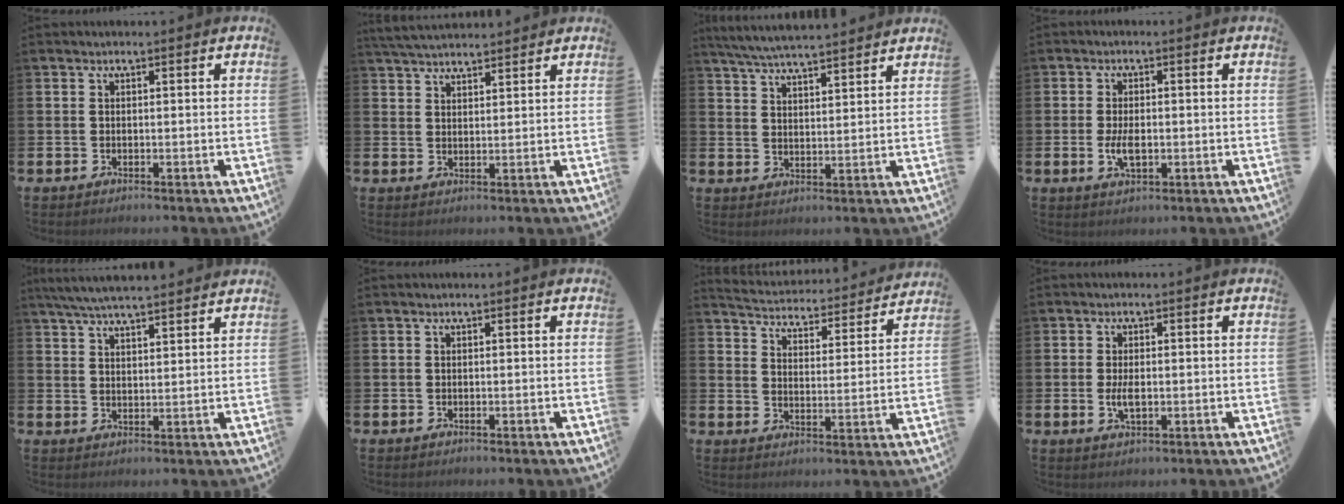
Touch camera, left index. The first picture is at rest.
{"total": 4.2, "force": [4.1, 0.7, 0.8], "torque": [-0.031, -0.011, 0.078]}
{"total": 5.5, "force": [5.4, 0.1, 1.2], "torque": [-0.046, -0.028, 0.098]}
{"total": 3.6, "force": [-0.4, 1.7, 3.1], "torque": [-0.048, 0.000, -0.009]}
{"total": 5.5, "force": [5.3, 0.3, 1.6], "torque": [-0.053, -0.017, 0.097]}
{"total": 0.0}
{"total": 4.3, "force": [4.2, 0.5, 0.3], "torque": [-0.028, -0.043, 0.067]}
{"total": 3.0, "force": [-0.1, 1.3, 2.6], "torque": [-0.042, -0.001, -0.005]}